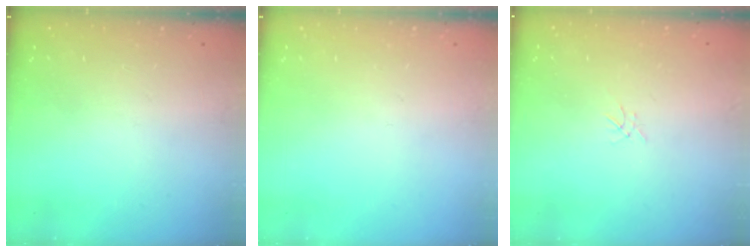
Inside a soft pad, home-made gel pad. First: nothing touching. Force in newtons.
{"total": 0.0}
{"total": 0.0}